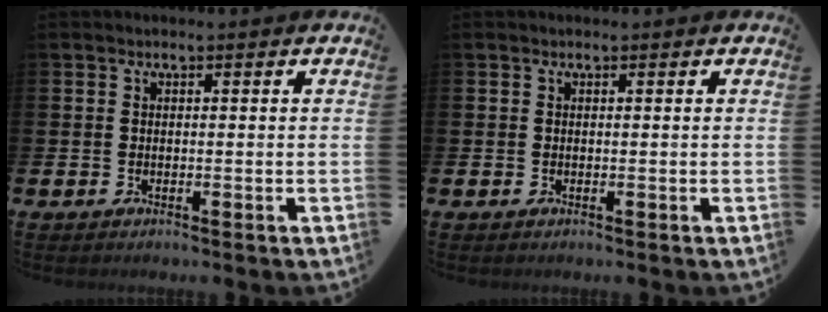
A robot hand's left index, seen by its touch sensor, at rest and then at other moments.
{"total": 0.0}